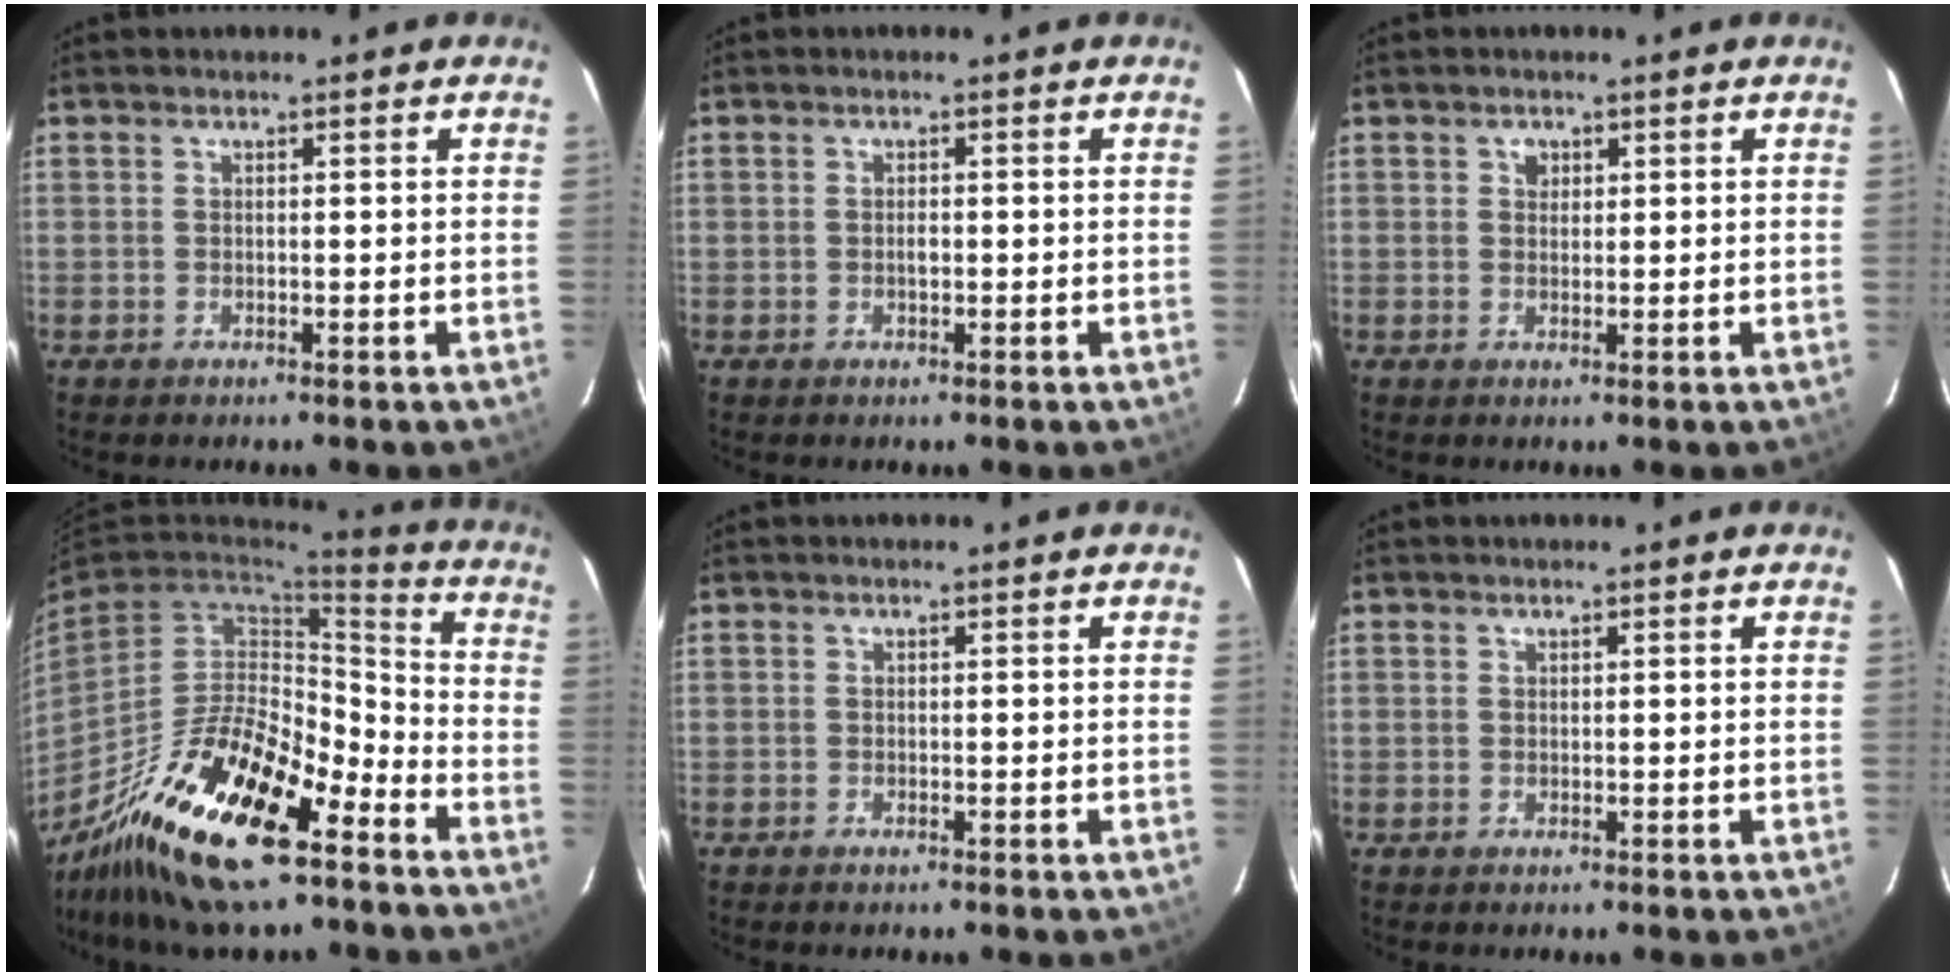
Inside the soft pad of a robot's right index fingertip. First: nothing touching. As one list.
[{"total": 1.1, "force": [-0.2, 0.6, 0.9], "torque": [-0.015, 0.003, -0.003]}, {"total": 1.6, "force": [0.6, 1.4, 0.4], "torque": [-0.004, 0.007, 0.009]}, {"total": 24.2, "force": [-16.3, 8.1, 16.0], "torque": [-0.304, -0.015, -0.281]}, {"total": 0.0}, {"total": 0.6, "force": [0.2, 0.5, -0.1], "torque": [0.004, 0.003, 0.003]}]